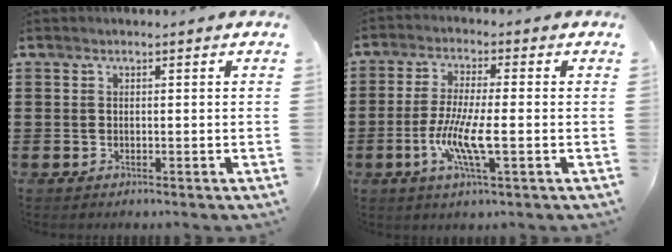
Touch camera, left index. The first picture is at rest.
{"total": 7.5, "force": [-2.2, 1.1, 7.1], "torque": [-0.152, -0.016, -0.048]}